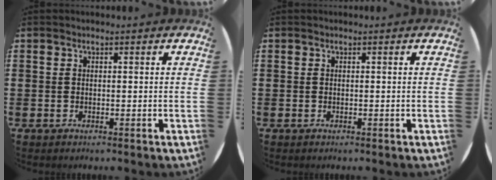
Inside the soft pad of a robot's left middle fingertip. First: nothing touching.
{"total": 0.0}